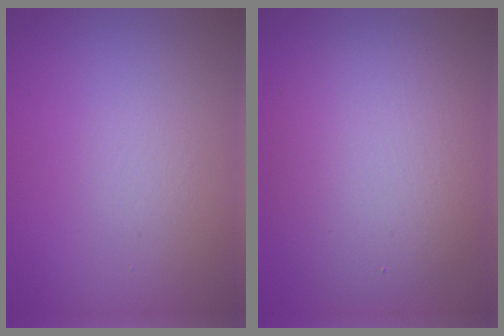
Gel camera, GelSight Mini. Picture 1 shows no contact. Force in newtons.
{"total": 6.9, "press": 6.9, "slide": 0.2}